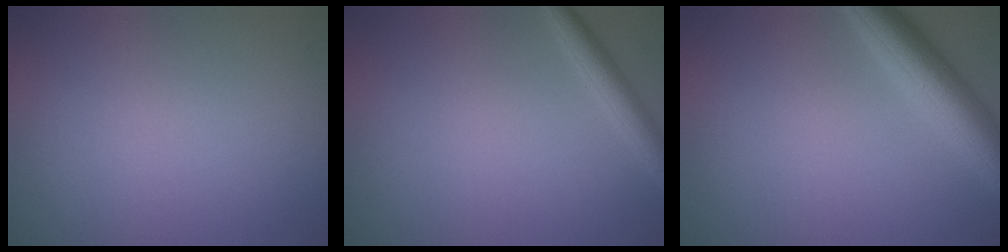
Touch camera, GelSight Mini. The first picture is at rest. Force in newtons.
{"total": 2.1, "press": 2.1, "slide": 0.1}
{"total": 5.3, "press": 5.3, "slide": 0.2}